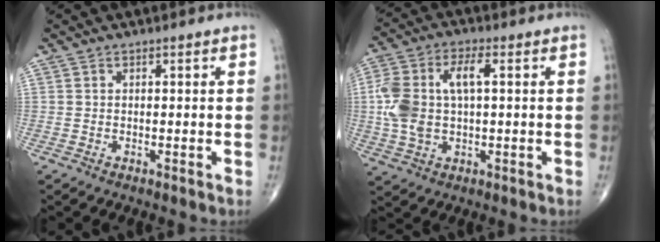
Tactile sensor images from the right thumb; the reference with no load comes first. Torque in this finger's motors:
{"motor_torque": [1.82, 1.98, 0.93, -0.60, 0.45]}